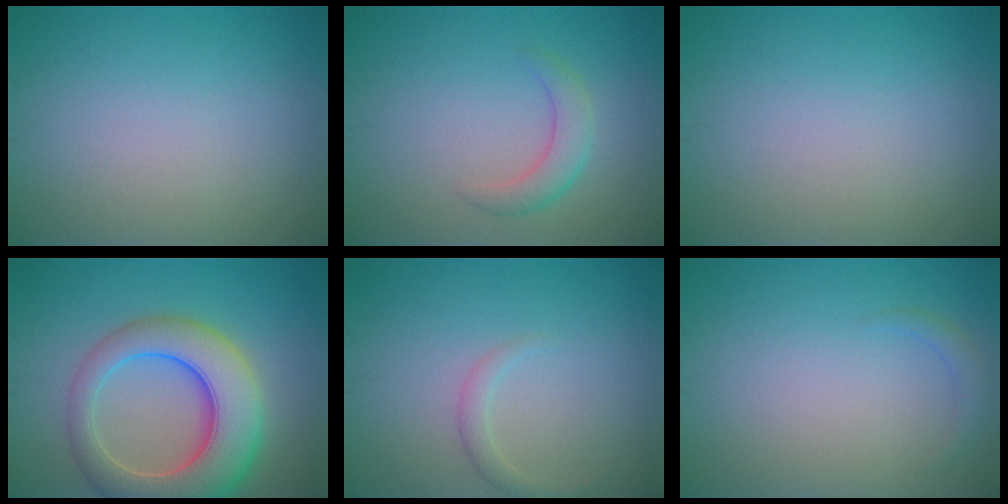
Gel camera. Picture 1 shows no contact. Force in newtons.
{"total": 2.4, "press": 2.4, "slide": 0.2}
{"total": 0.0}
{"total": 9.8, "press": 9.8, "slide": 0.6}
{"total": 1.4, "press": 1.4, "slide": 0.1}
{"total": 1.1, "press": 1.1, "slide": 0.1}